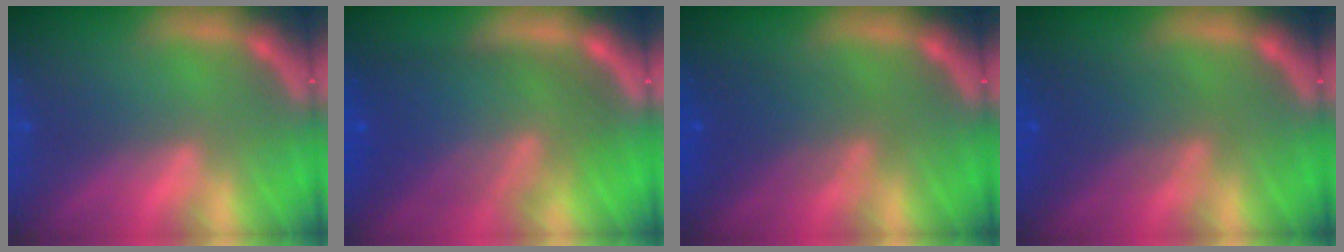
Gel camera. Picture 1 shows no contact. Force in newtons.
{"total": 9.5}
{"total": 4.6}
{"total": 4.6}